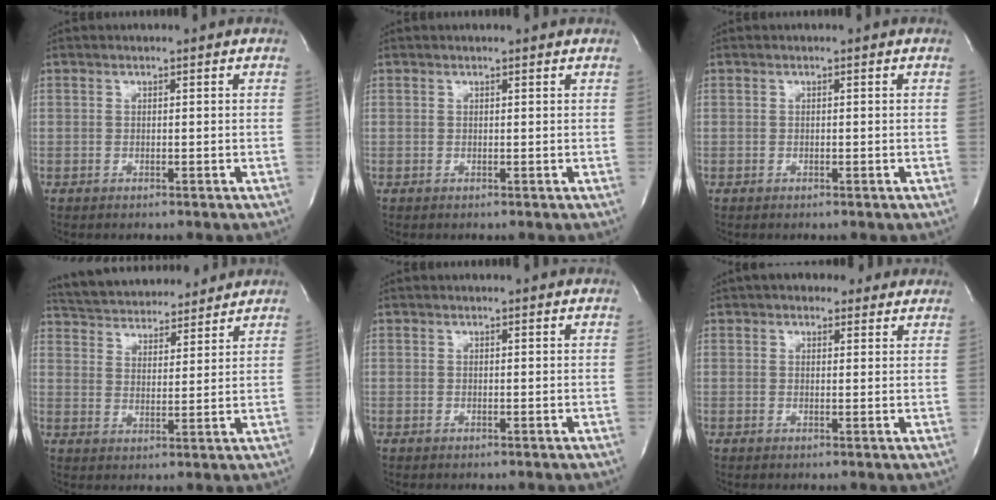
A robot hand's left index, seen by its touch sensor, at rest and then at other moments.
{"total": 1.5, "force": [1.5, 0.1, 0.4], "torque": [-0.016, 0.009, 0.014]}
{"total": 0.0}
{"total": 16.8, "force": [15.7, 3.8, 4.7], "torque": [-0.087, 0.026, 0.238]}
{"total": 1.7, "force": [1.6, 0.1, 0.4], "torque": [-0.015, 0.008, 0.015]}
{"total": 6.3, "force": [5.0, 2.8, 2.7], "torque": [-0.031, 0.021, 0.065]}